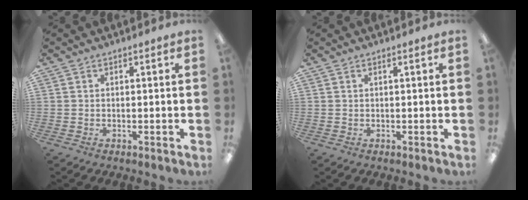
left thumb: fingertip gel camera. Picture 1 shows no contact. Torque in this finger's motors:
{"motor_torque": [-0.05, 0.03, -0.26, 0.07, -0.02]}